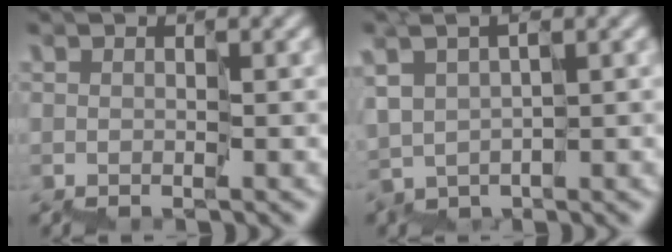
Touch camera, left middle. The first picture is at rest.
{"total": 1.7, "force": [0.7, 1.1, 1.0], "torque": [-0.032, 0.007, 0.015]}